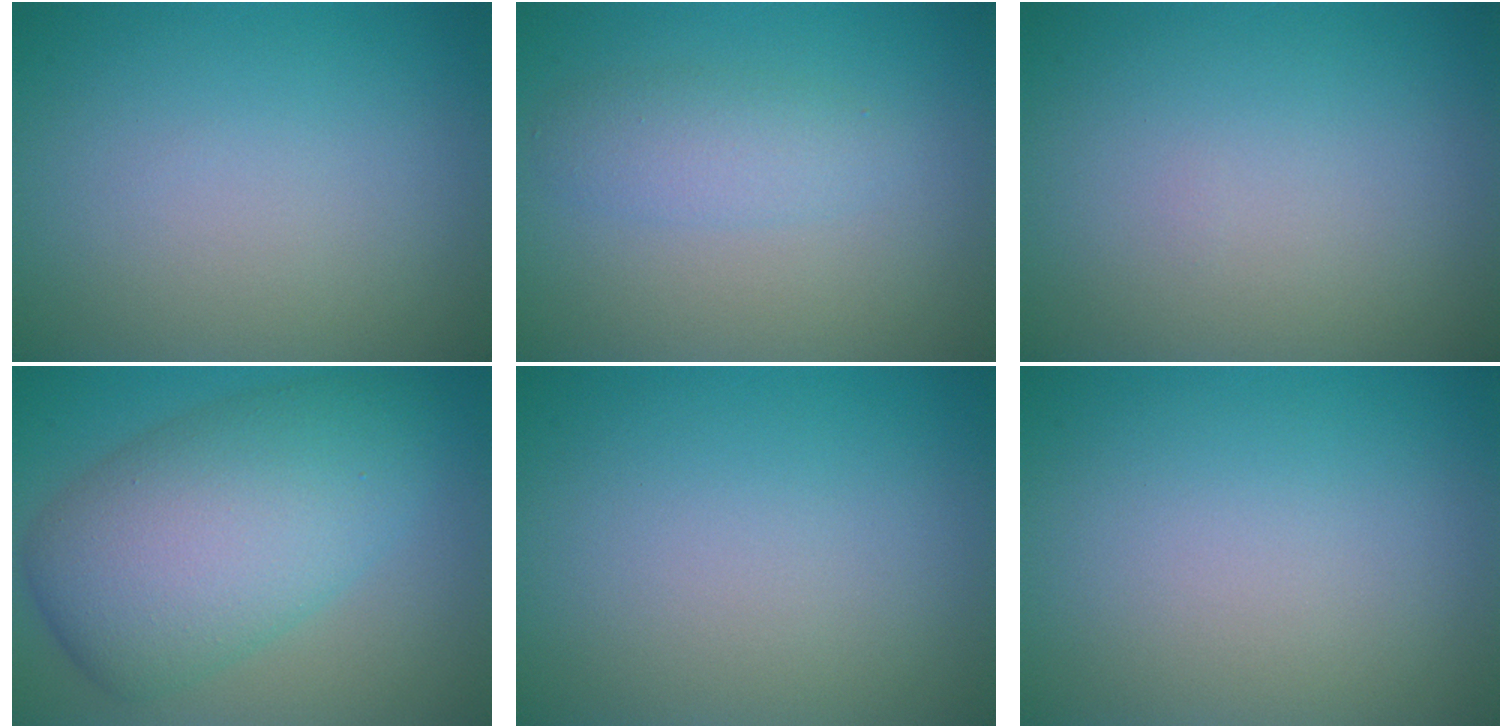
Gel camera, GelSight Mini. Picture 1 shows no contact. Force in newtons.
{"total": 2.3, "press": 2.3, "slide": 0.2}
{"total": 0.0}
{"total": 9.6, "press": 9.6, "slide": 0.2}
{"total": 0.0}
{"total": 0.0}